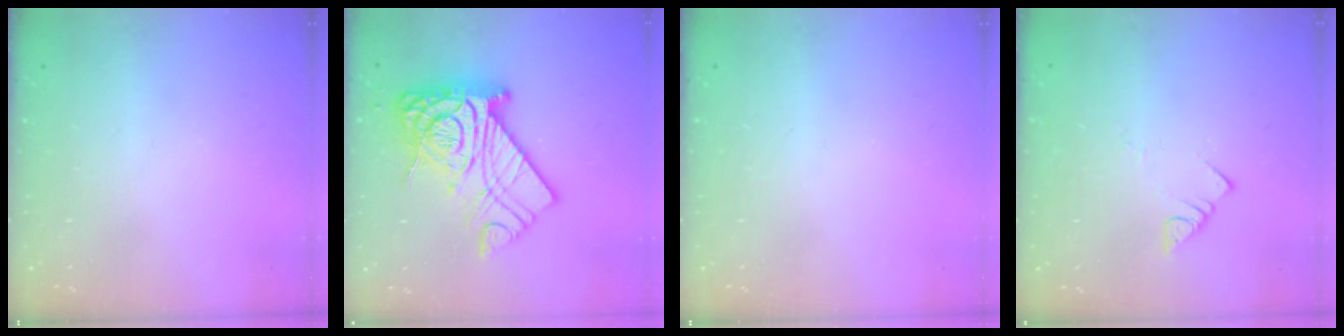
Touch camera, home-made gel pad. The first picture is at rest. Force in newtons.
{"total": 18.8, "press": 18.7, "slide": 1.5}
{"total": 0.0}
{"total": 3.4, "press": 3.4, "slide": 0.3}